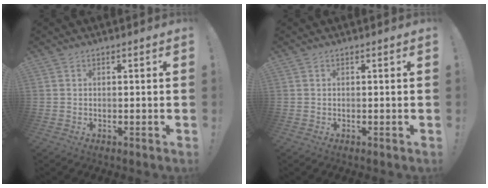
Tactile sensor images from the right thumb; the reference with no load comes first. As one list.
[{"total": 0.0}]